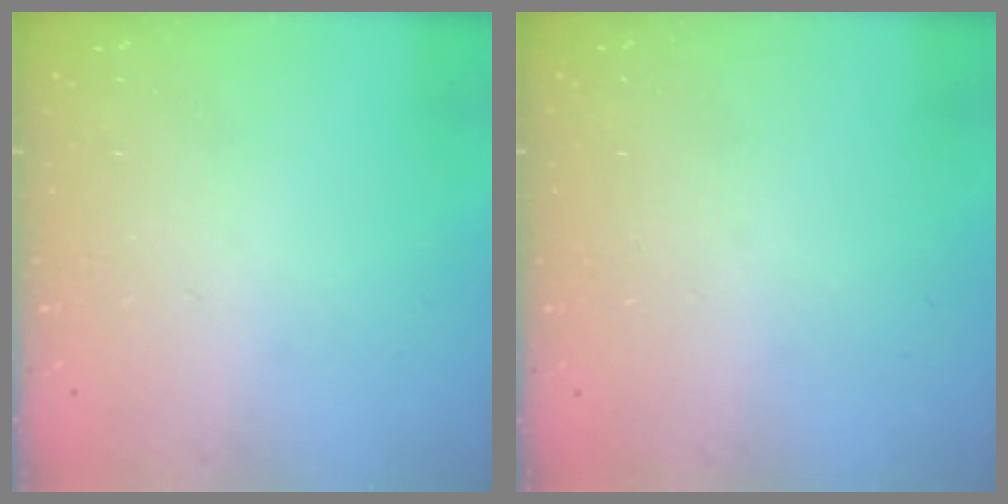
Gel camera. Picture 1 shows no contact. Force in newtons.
{"total": 0.8, "press": 0.5, "slide": 0.6}